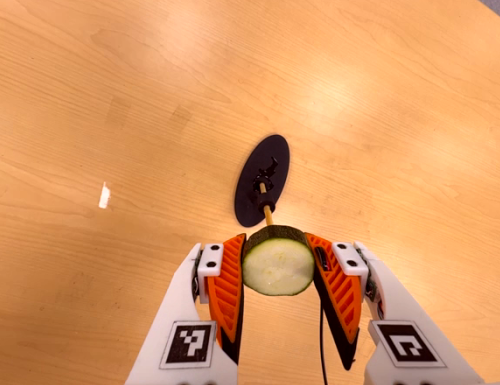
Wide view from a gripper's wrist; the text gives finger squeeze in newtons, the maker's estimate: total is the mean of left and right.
{"total": 12.5, "left": 11.2, "right": 13.8}